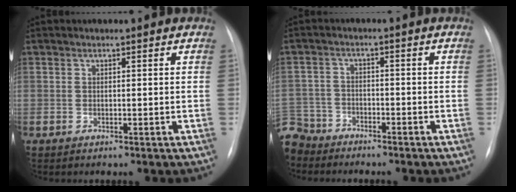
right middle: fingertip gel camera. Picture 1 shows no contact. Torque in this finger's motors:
{"motor_torque": [-0.18, -0.47, -0.03, -0.08]}